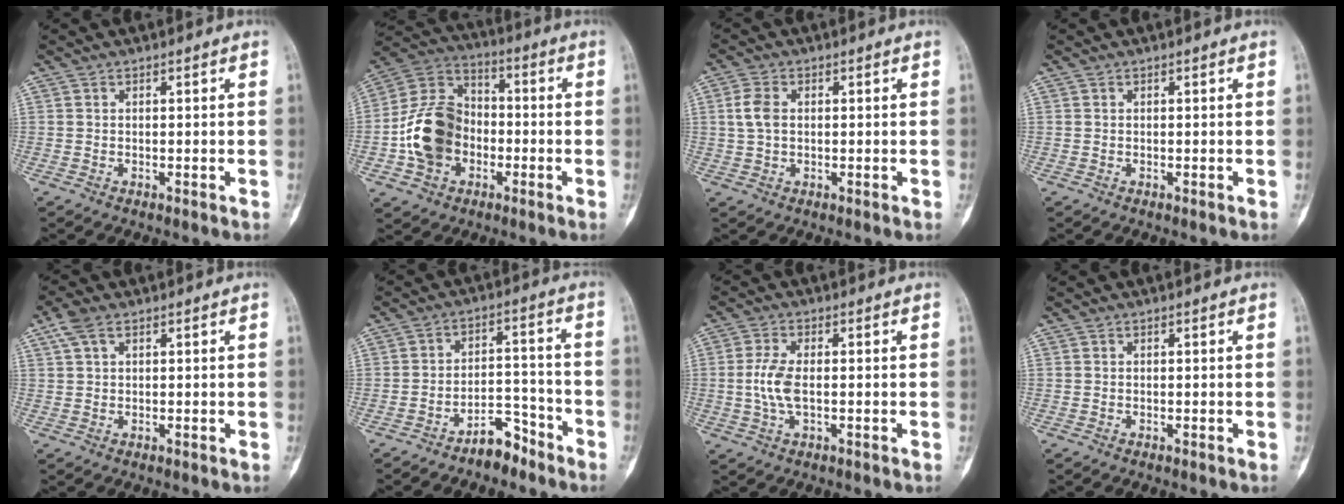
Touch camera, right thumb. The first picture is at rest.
{"total": 15.2, "force": [-3.2, 11.7, 9.2], "torque": [-0.152, 0.036, -0.065]}
{"total": 4.4, "force": [0.6, 2.8, 3.3], "torque": [-0.072, 0.005, 0.010]}
{"total": 0.0}
{"total": 3.6, "force": [1.9, 1.9, 2.5], "torque": [-0.058, 0.014, 0.039]}
{"total": 9.1, "force": [-7.3, 4.1, 3.7], "torque": [-0.037, 0.095, -0.126]}
{"total": 5.6, "force": [-0.3, 2.5, 5.0], "torque": [-0.120, 0.002, -0.009]}
{"total": 0.0}